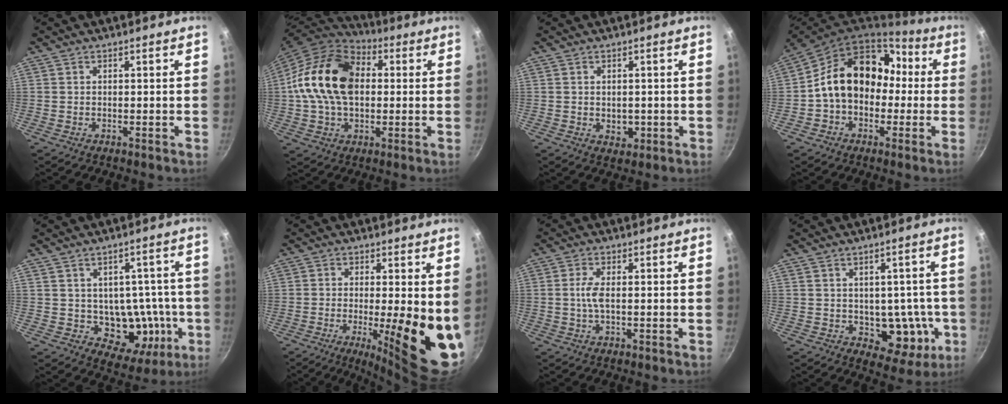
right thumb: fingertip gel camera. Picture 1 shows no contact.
{"total": 20.0, "force": [2.0, 13.8, 14.4], "torque": [-0.246, 0.027, 0.021]}
{"total": 2.8, "force": [-0.3, 2.3, 1.7], "torque": [-0.019, -0.003, 0.002]}
{"total": 16.8, "force": [0.3, 13.1, 10.5], "torque": [-0.123, 0.058, -0.005]}
{"total": 12.4, "force": [-1.3, 9.7, 7.7], "torque": [-0.055, 0.003, -0.003]}
{"total": 15.8, "force": [-1.3, 4.3, 15.1], "torque": [-0.189, -0.034, -0.014]}
{"total": 3.2, "force": [-0.1, 1.0, 3.0], "torque": [-0.071, 0.003, -0.004]}
{"total": 10.1, "force": [-1.3, 7.0, 7.2], "torque": [-0.049, 0.001, -0.005]}